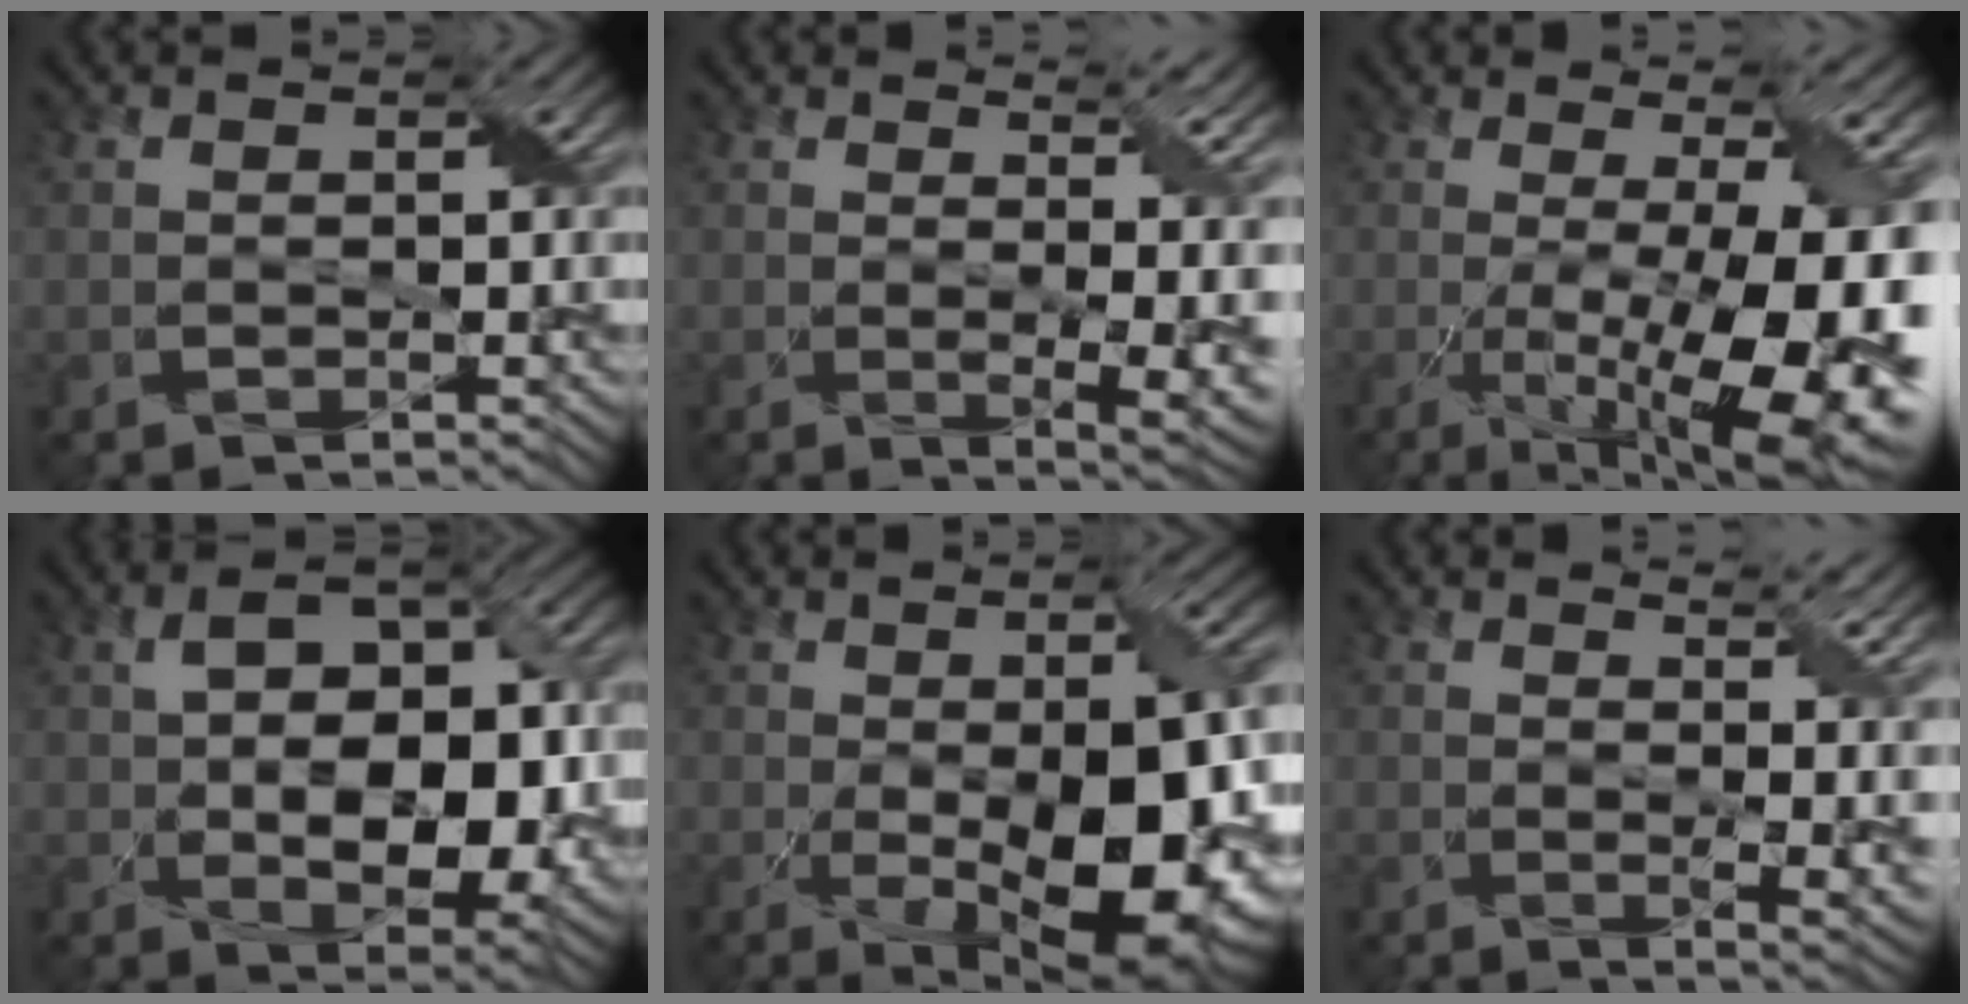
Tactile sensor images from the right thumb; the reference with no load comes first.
{"total": 8.9, "force": [1.7, 3.4, 8.0], "torque": [-0.091, -0.003, 0.035]}
{"total": 18.0, "force": [-3.2, 5.7, 16.7], "torque": [-0.206, -0.014, -0.042]}
{"total": 12.0, "force": [-1.1, 6.8, 9.8], "torque": [-0.156, -0.003, -0.013]}
{"total": 16.1, "force": [-3.1, 6.5, 14.4], "torque": [-0.211, -0.034, -0.027]}
{"total": 9.0, "force": [3.6, 3.1, 7.6], "torque": [-0.095, 0.009, 0.053]}